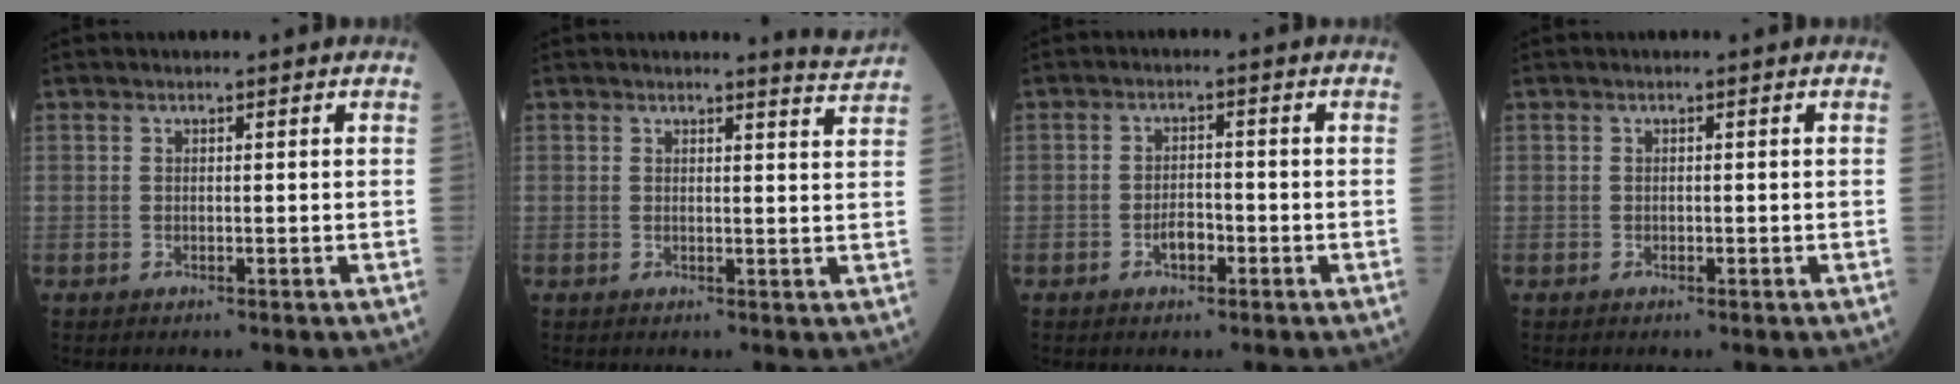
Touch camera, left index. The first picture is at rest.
{"total": 2.5, "force": [2.3, -0.9, -0.3], "torque": [-0.010, -0.030, 0.019]}
{"total": 2.7, "force": [-1.5, 1.3, 1.9], "torque": [-0.031, 0.003, -0.028]}
{"total": 0.0}